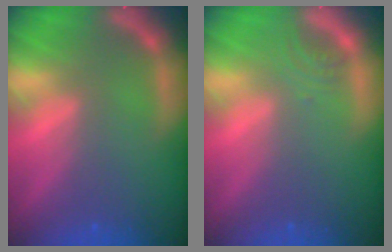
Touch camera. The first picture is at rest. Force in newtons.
{"total": 1.4}